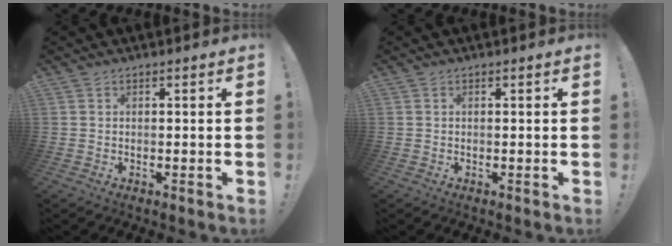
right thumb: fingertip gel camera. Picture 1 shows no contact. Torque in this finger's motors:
{"motor_torque": [0.14, -0.34, -0.12, 0.11, 0.00]}